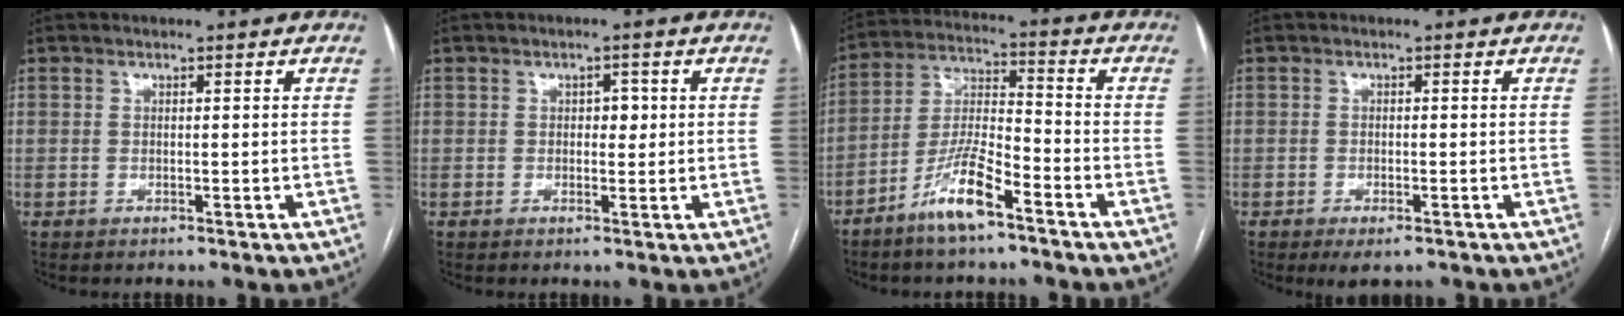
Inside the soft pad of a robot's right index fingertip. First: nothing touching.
{"total": 2.0, "force": [0.3, 1.2, 1.5], "torque": [-0.018, 0.007, 0.003]}
{"total": 9.6, "force": [-6.2, 1.5, 7.1], "torque": [-0.149, -0.006, -0.122]}
{"total": 3.2, "force": [-2.1, 1.1, 2.1], "torque": [-0.031, -0.003, -0.024]}